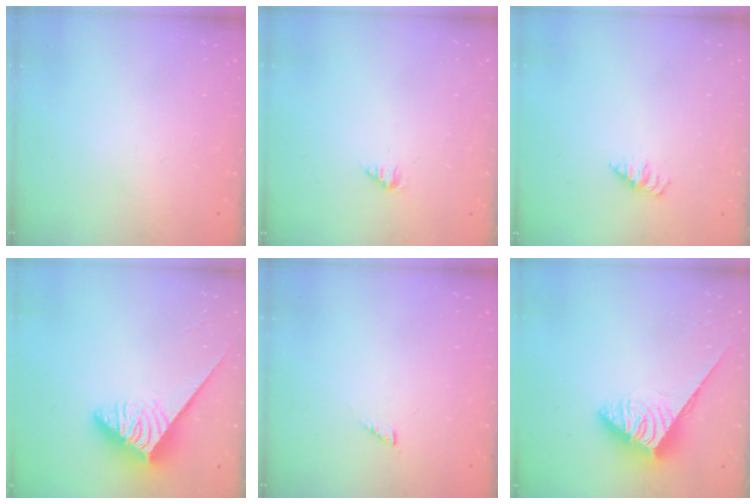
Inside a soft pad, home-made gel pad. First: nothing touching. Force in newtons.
{"total": 1.1, "press": 1.0, "slide": 0.2}
{"total": 1.4, "press": 1.3, "slide": 0.2}
{"total": 3.9, "press": 3.9, "slide": 0.7}
{"total": 0.9, "press": 0.9, "slide": 0.3}
{"total": 4.9, "press": 4.9, "slide": 0.5}